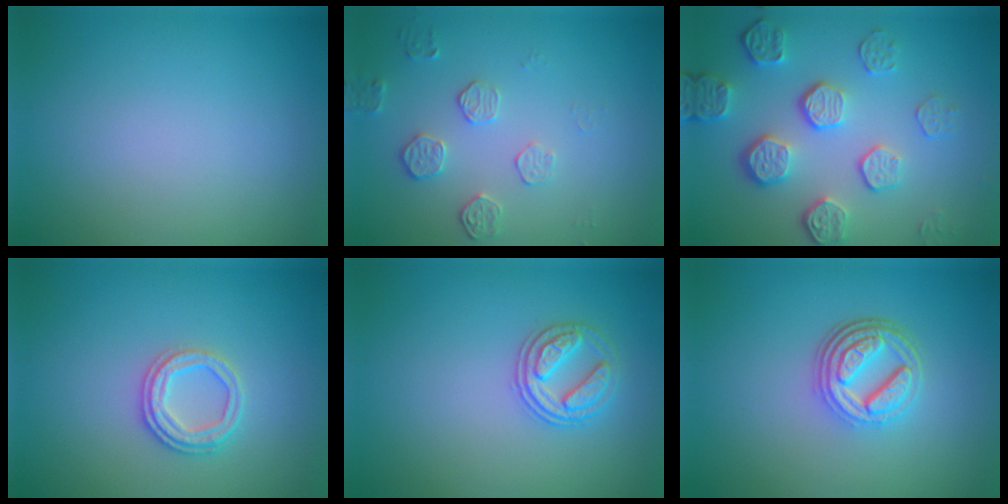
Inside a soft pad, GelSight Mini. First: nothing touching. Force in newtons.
{"total": 1.9, "press": 1.3, "slide": 1.3}
{"total": 5.4, "press": 4.0, "slide": 3.6}
{"total": 2.5, "press": 2.4, "slide": 0.8}
{"total": 2.6, "press": 2.5, "slide": 0.7}
{"total": 4.5, "press": 3.4, "slide": 2.9}